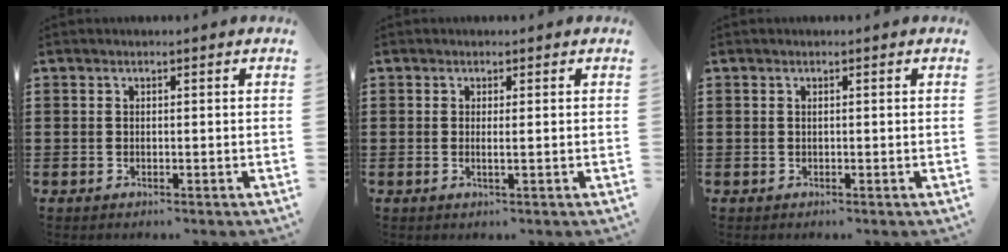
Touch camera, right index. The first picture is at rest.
{"total": 1.0, "force": [0.0, -0.1, 1.0], "torque": [-0.018, -0.004, 0.000]}
{"total": 0.0}